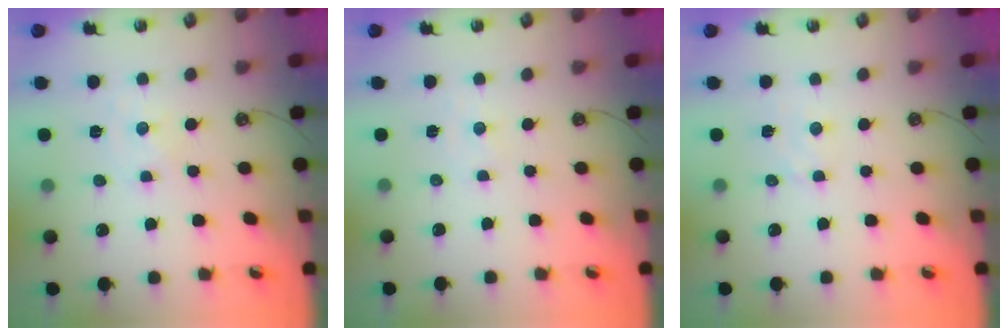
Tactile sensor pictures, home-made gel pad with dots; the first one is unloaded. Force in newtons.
{"total": 1.8, "press": 1.7, "slide": 0.3}
{"total": 2.7, "press": 2.7, "slide": 0.4}